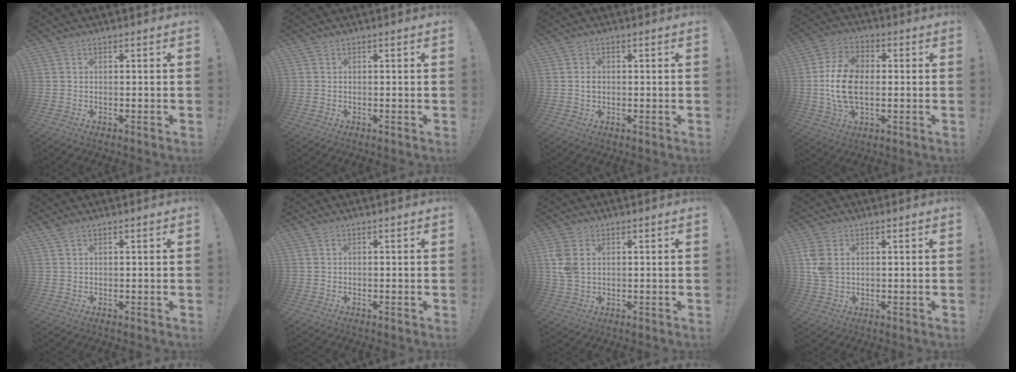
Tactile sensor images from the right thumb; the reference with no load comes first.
{"total": 0.0}
{"total": 1.6, "force": [-0.2, 1.3, 0.8], "torque": [-0.011, 0.003, -0.005]}
{"total": 13.2, "force": [-0.7, 8.6, 10.0], "torque": [-0.194, 0.001, -0.013]}
{"total": 0.8, "force": [0.7, 0.2, 0.5], "torque": [-0.011, 0.001, 0.013]}
{"total": 0.0}
{"total": 6.1, "force": [1.9, 4.2, 4.0], "torque": [-0.098, -0.004, 0.037]}
{"total": 5.6, "force": [1.8, 3.8, 3.7], "torque": [-0.085, -0.001, 0.037]}